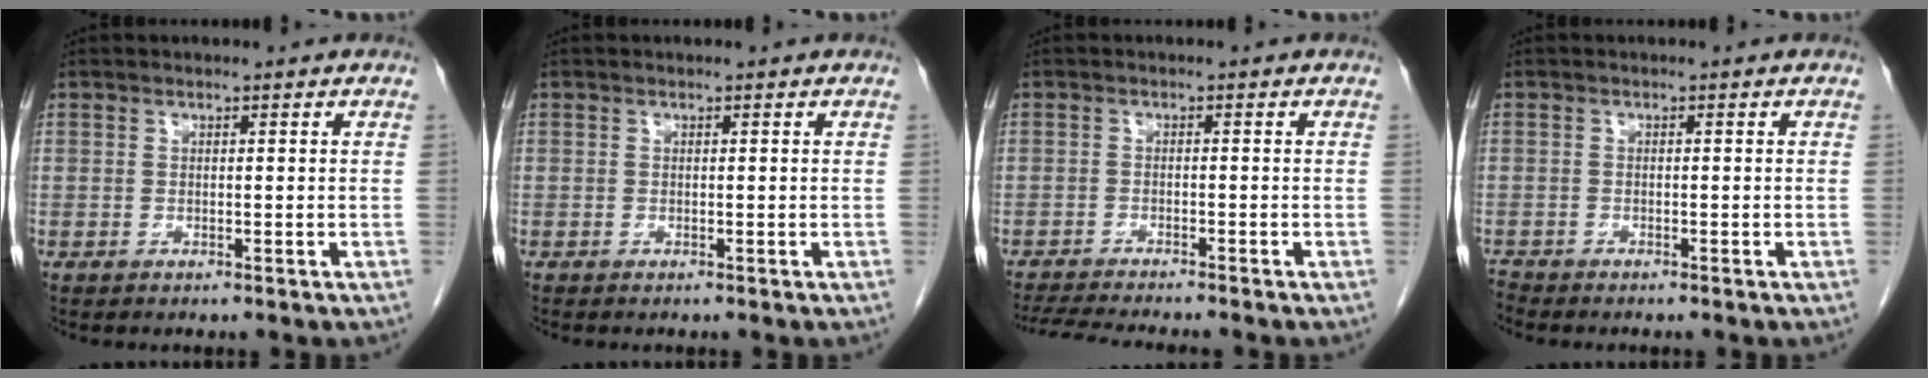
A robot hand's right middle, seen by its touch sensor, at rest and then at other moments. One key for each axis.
{"total": 0.0}
{"total": 8.9, "fx": -8.1, "fy": 0.1, "fz": 3.8, "tx": -0.055, "ty": -0.016, "tz": -0.125}
{"total": 1.5, "fx": -1.5, "fy": -0.1, "fz": 0.2, "tx": 0.001, "ty": -0.004, "tz": -0.023}